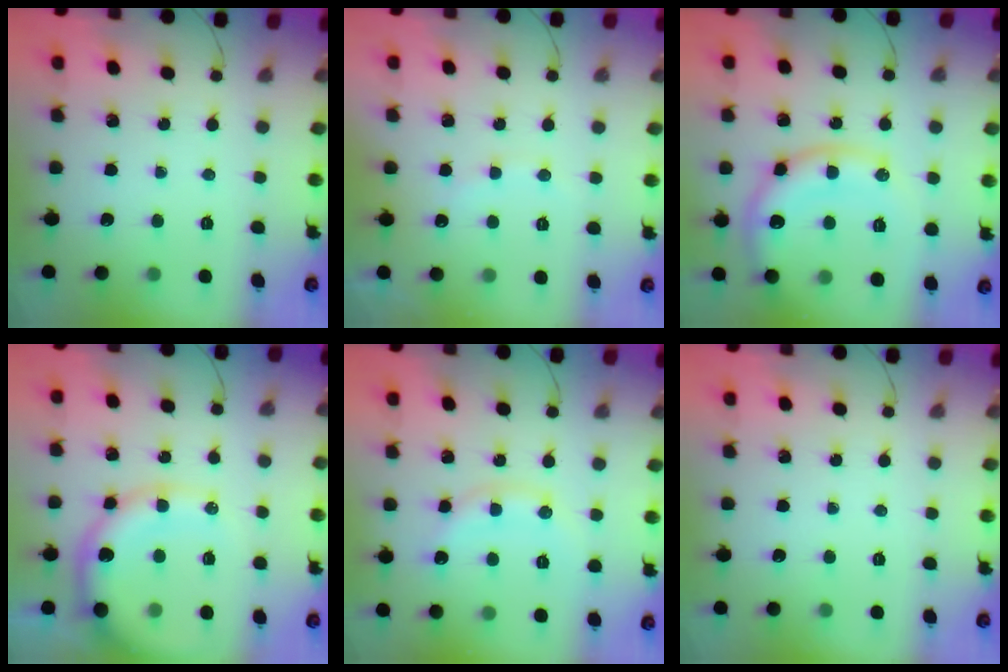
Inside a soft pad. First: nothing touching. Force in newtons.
{"total": 7.3, "press": 7.2, "slide": 1.0}
{"total": 14.7, "press": 14.6, "slide": 1.5}
{"total": 15.3, "press": 15.0, "slide": 3.0}
{"total": 9.2, "press": 9.2, "slide": 0.3}
{"total": 0.0}